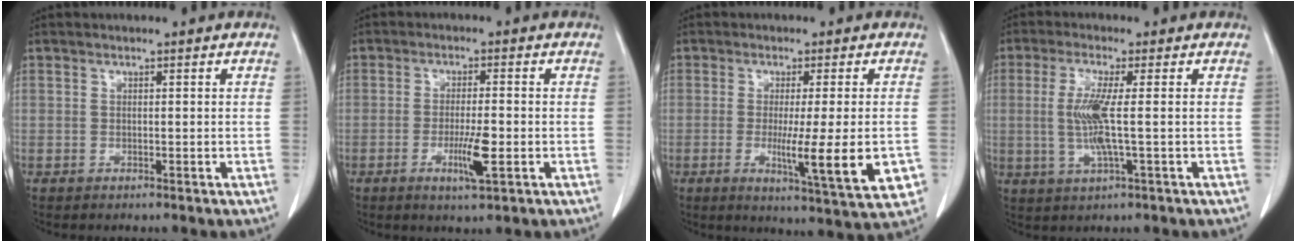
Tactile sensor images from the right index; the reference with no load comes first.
{"total": 5.1, "force": [-1.8, 0.4, 4.8], "torque": [-0.090, -0.008, -0.029]}
{"total": 11.1, "force": [-2.5, 0.6, 10.9], "torque": [-0.152, -0.028, -0.034]}
{"total": 6.4, "force": [-0.1, 0.2, 6.4], "torque": [-0.141, -0.003, -0.003]}